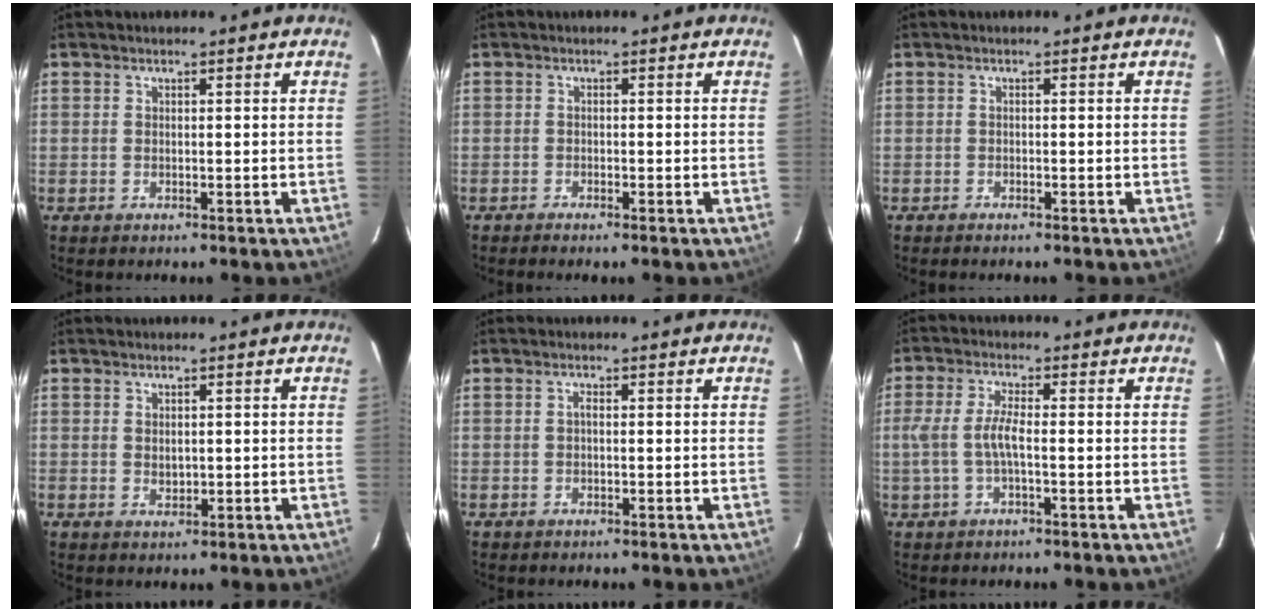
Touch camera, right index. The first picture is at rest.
{"total": 1.0, "force": [-0.9, 0.0, 0.5], "torque": [-0.015, -0.001, -0.017]}
{"total": 0.6, "force": [-0.5, 0.0, 0.2], "torque": [-0.004, -0.001, -0.011]}
{"total": 1.6, "force": [0.1, 1.2, 1.0], "torque": [-0.013, 0.000, 0.005]}
{"total": 0.6, "force": [-0.1, 0.2, 0.5], "torque": [-0.010, 0.004, -0.004]}
{"total": 5.1, "force": [-1.1, 1.0, 4.9], "torque": [-0.107, 0.003, -0.018]}